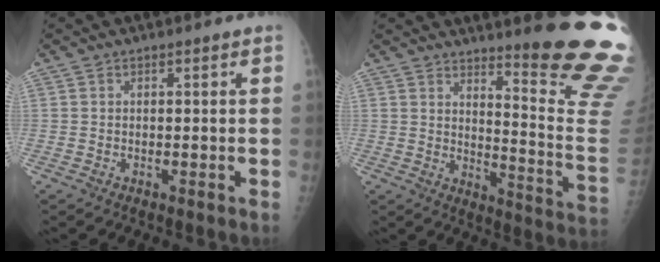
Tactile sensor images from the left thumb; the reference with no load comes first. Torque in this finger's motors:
{"motor_torque": [4.57, 0.43, 1.40, -1.38, 0.25]}